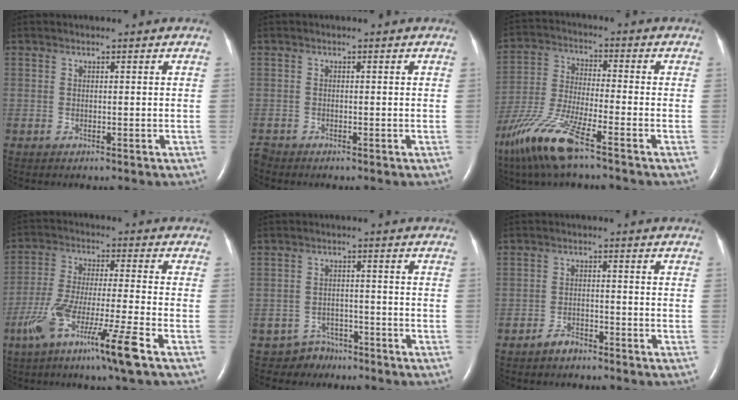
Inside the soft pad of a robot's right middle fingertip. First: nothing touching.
{"total": 1.2, "force": [-1.2, 0.1, -0.1], "torque": [0.004, -0.006, -0.020]}
{"total": 12.5, "force": [-8.4, 0.8, 9.1], "torque": [-0.205, -0.034, -0.164]}
{"total": 12.6, "force": [-7.0, -0.7, 10.5], "torque": [-0.209, -0.029, -0.129]}
{"total": 3.7, "force": [-3.0, 2.0, -0.9], "torque": [0.012, 0.005, -0.048]}
{"total": 2.4, "force": [-2.1, 0.9, 0.7], "torque": [-0.020, 0.001, -0.036]}